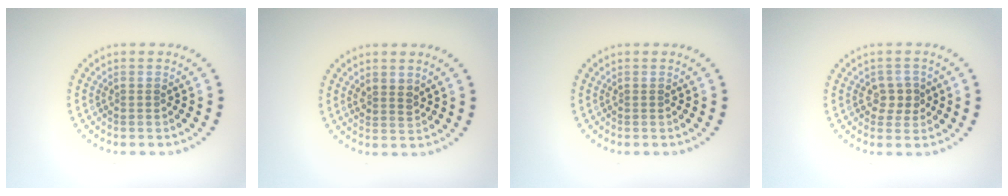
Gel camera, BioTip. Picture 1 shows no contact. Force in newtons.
{"total": 1.4, "press": 1.2, "slide": 0.7}
{"total": 0.0}
{"total": 2.2, "press": 2.1, "slide": 0.8}